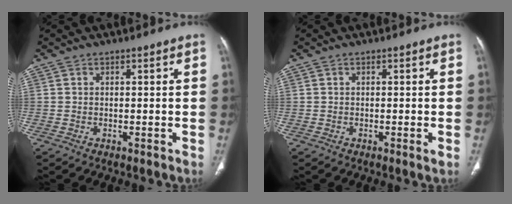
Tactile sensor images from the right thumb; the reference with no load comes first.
{"total": 0.9, "force": [-0.2, 0.0, 0.9], "torque": [-0.012, -0.004, -0.005]}